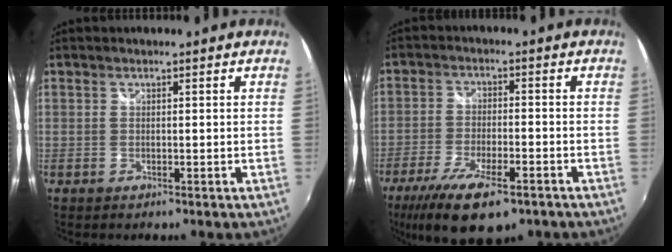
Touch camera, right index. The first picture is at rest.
{"total": 14.4, "force": [-9.4, 4.7, 9.9], "torque": [-0.209, -0.043, -0.160]}